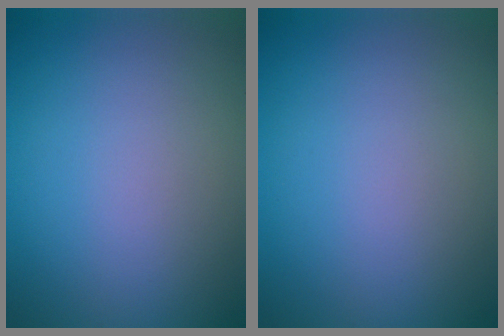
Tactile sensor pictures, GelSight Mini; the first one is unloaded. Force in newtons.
{"total": 0.0}